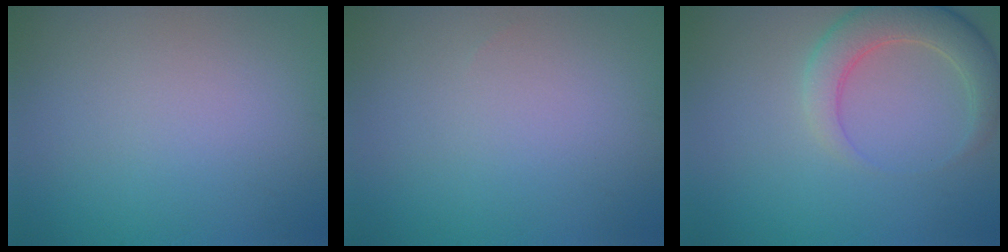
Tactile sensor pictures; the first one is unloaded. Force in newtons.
{"total": 0.0}
{"total": 4.5, "press": 4.5, "slide": 0.5}